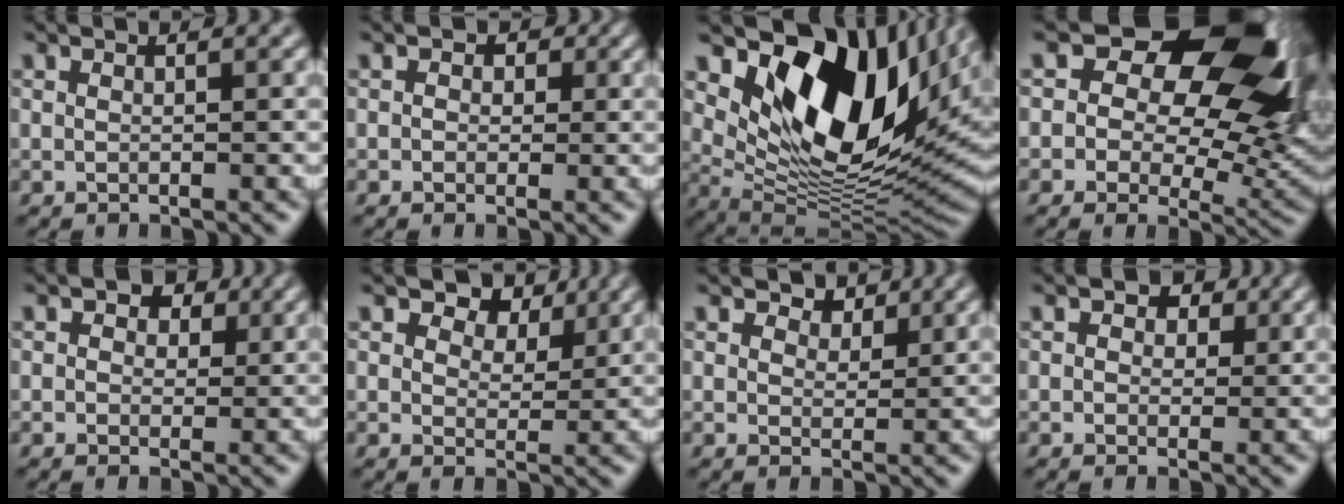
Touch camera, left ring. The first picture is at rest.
{"total": 2.3, "force": [1.0, 1.8, 1.0], "torque": [-0.019, 0.012, 0.002]}
{"total": 14.3, "force": [5.6, 7.6, 10.8], "torque": [-0.180, 0.005, 0.104]}
{"total": 14.4, "force": [6.2, 8.7, 9.6], "torque": [-0.129, 0.017, 0.106]}
{"total": 4.9, "force": [2.7, 3.2, 2.6], "torque": [-0.040, 0.026, 0.018]}
{"total": 4.3, "force": [3.3, 2.1, 1.8], "torque": [-0.029, 0.008, 0.035]}
{"total": 2.7, "force": [2.4, 1.1, 0.7], "torque": [-0.015, 0.007, 0.021]}
{"total": 4.3, "force": [2.4, 2.9, 2.2], "torque": [-0.035, 0.021, 0.014]}